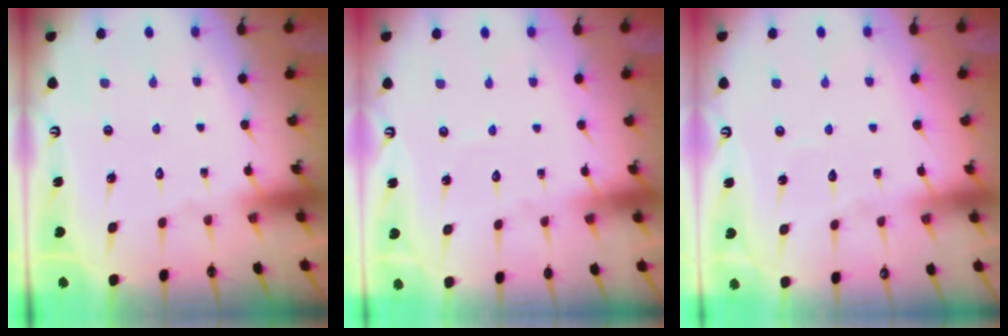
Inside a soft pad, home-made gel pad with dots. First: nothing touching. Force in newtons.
{"total": 2.7, "press": 2.7, "slide": 0.3}
{"total": 3.5, "press": 3.5, "slide": 0.5}